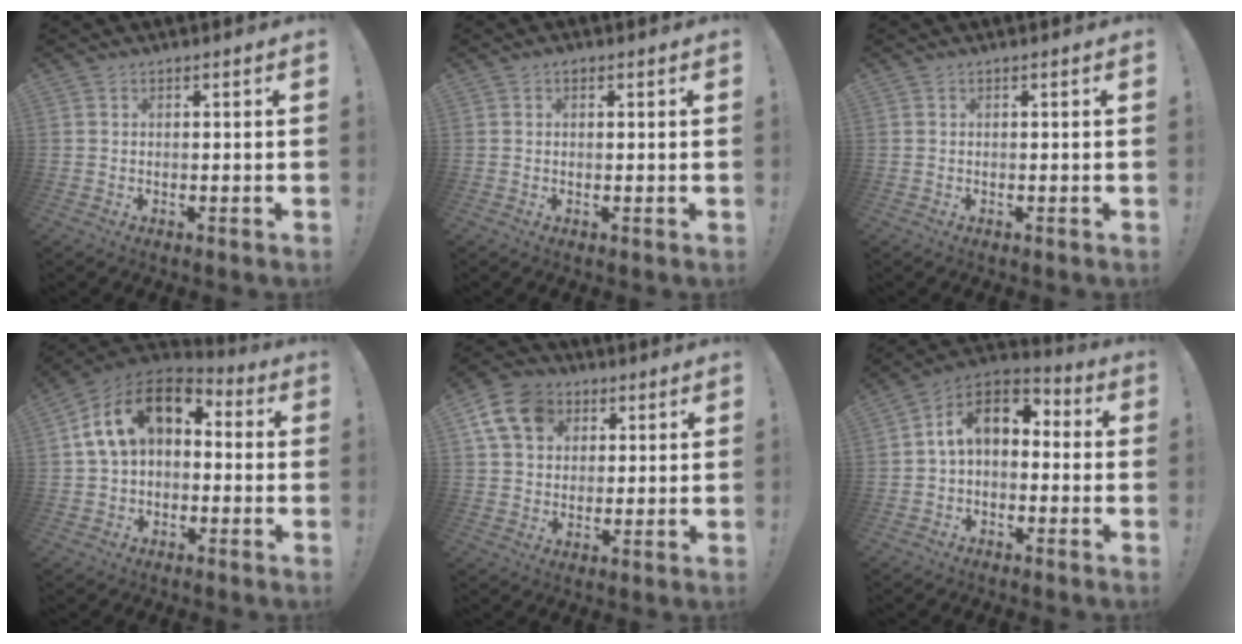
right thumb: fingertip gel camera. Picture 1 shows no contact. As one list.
[{"total": 0.5, "force": [0.3, 0.5, 0.1], "torque": [0.006, -0.001, 0.004]}, {"total": 0.0}, {"total": 16.2, "force": [4.3, 10.0, 12.0], "torque": [-0.195, 0.008, 0.080]}, {"total": 13.5, "force": [5.2, 10.7, 6.4], "torque": [-0.105, -0.014, 0.103]}, {"total": 11.0, "force": [2.1, 6.8, 8.4], "torque": [-0.137, 0.009, 0.039]}]